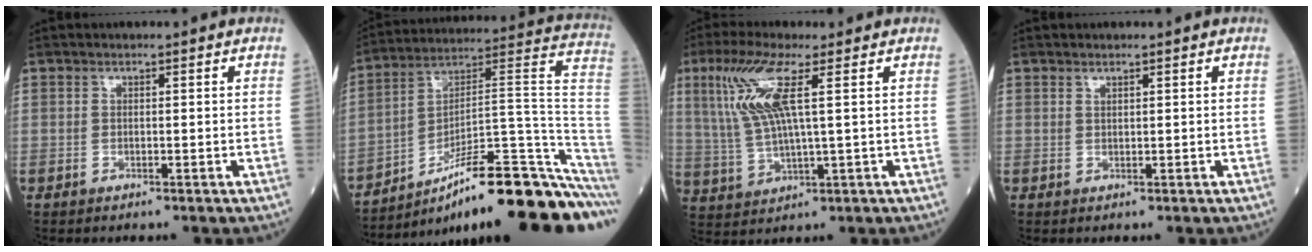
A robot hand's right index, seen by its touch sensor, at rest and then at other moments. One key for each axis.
{"total": 22.6, "fx": -15.5, "fy": 1.3, "fz": 16.4, "tx": -0.143, "ty": 0.058, "tz": -0.238}
{"total": 9.8, "fx": 3.5, "fy": 1.0, "fz": 9.1, "tx": -0.214, "ty": 0.005, "tz": 0.071}
{"total": 0.5, "fx": 0.5, "fy": 0.1, "fz": 0.2, "tx": -0.006, "ty": -0.005, "tz": 0.009}